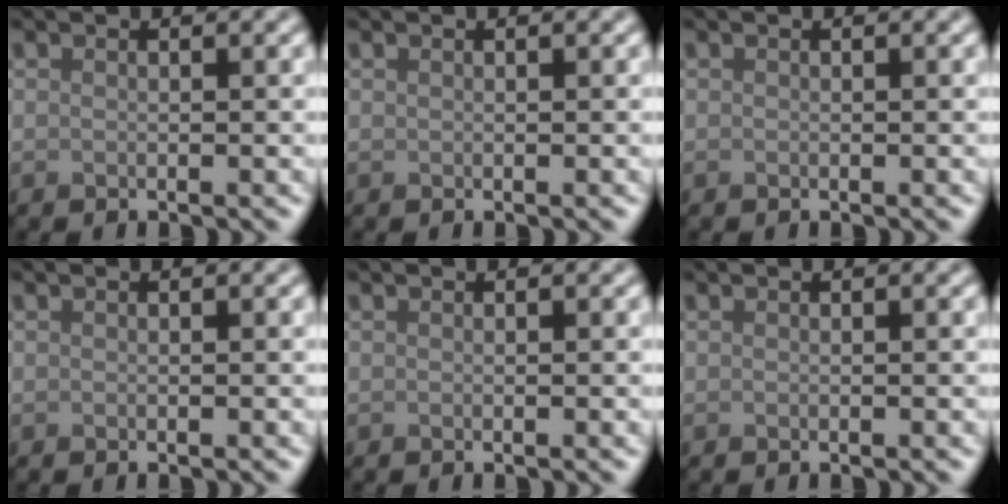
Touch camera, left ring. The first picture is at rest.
{"total": 0.0}
{"total": 0.0}
{"total": 0.0}
{"total": 0.0}
{"total": 0.0}